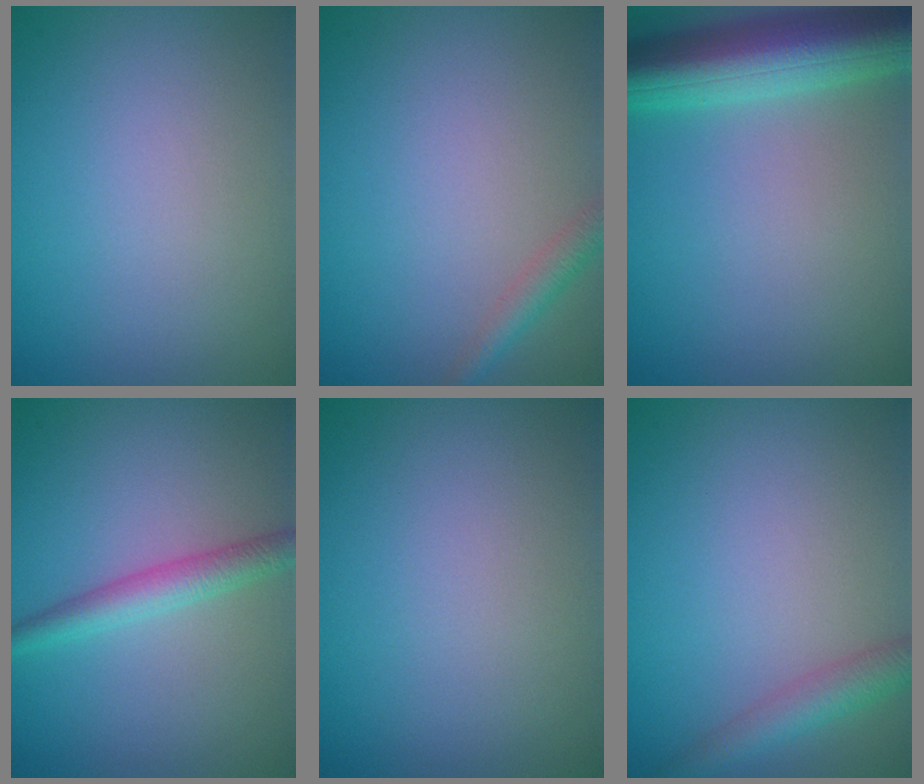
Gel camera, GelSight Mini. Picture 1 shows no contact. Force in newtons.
{"total": 1.8, "press": 1.8, "slide": 0.1}
{"total": 8.0, "press": 7.9, "slide": 0.3}
{"total": 2.6, "press": 2.6, "slide": 0.0}
{"total": 0.0}
{"total": 2.9, "press": 2.9, "slide": 0.1}